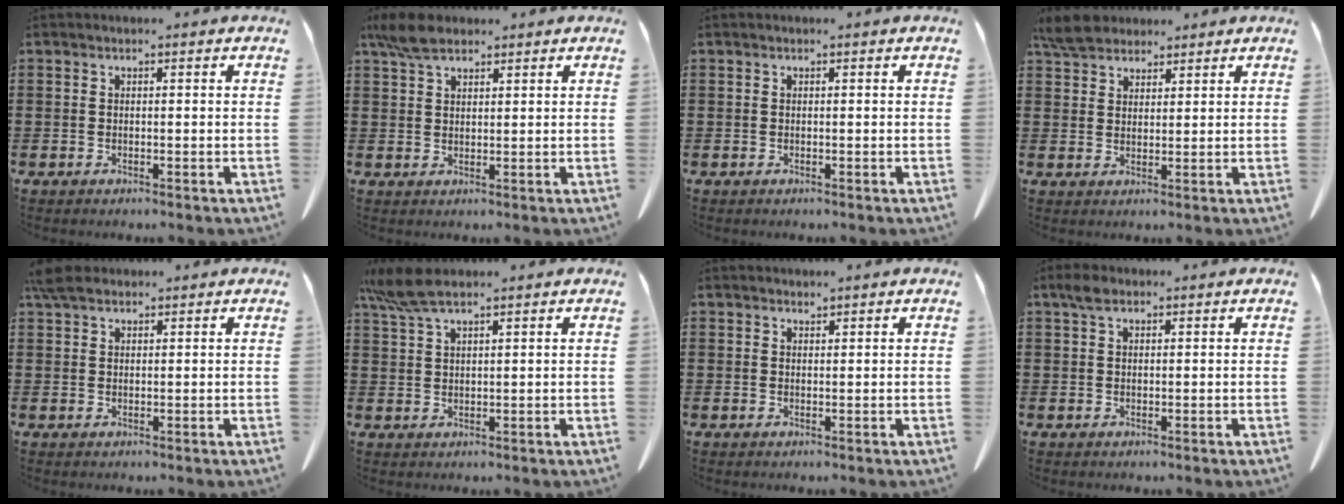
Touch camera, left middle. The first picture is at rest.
{"total": 4.7, "force": [3.5, 1.8, 2.5], "torque": [-0.058, 0.003, 0.067]}
{"total": 0.0}
{"total": 4.8, "force": [4.2, 1.7, 1.5], "torque": [-0.034, -0.005, 0.080]}
{"total": 3.2, "force": [2.6, 1.2, 1.5], "torque": [-0.038, 0.004, 0.051]}
{"total": 5.9, "force": [4.3, 1.0, 3.9], "torque": [-0.100, -0.008, 0.077]}
{"total": 0.7, "force": [0.7, -0.1, 0.1], "torque": [-0.004, -0.004, 0.016]}
{"total": 2.2, "force": [1.4, 1.1, 1.2], "torque": [-0.028, 0.004, 0.027]}